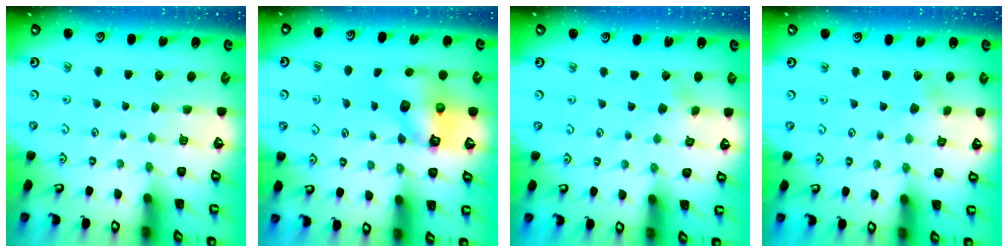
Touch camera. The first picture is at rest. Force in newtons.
{"total": 9.1, "press": 9.0, "slide": 1.5}
{"total": 2.2, "press": 2.2, "slide": 0.1}
{"total": 2.3, "press": 2.3, "slide": 0.1}